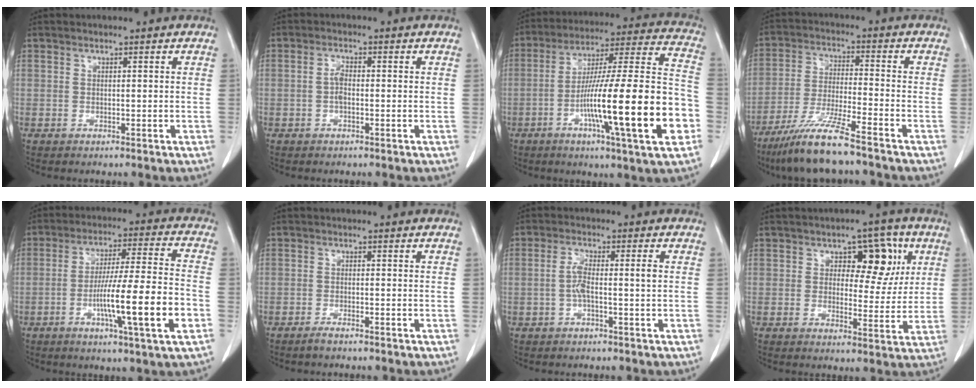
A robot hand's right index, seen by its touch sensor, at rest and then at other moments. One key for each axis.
{"total": 2.1, "fx": -0.3, "fy": 0.9, "fz": 1.9, "tx": -0.039, "ty": 0.004, "tz": -0.008}
{"total": 24.2, "fx": -7.2, "fy": 0.8, "fz": 23.1, "tx": -0.328, "ty": -0.004, "tz": -0.119}
{"total": 10.3, "fx": -7.9, "fy": -0.3, "fz": 6.6, "tx": -0.130, "ty": -0.033, "tz": -0.150}
{"total": 14.6, "fx": -4.5, "fy": -0.1, "fz": 13.9, "tx": -0.237, "ty": -0.006, "tz": -0.076}
{"total": 1.4, "fx": -1.2, "fy": 0.0, "fz": 0.7, "tx": -0.017, "ty": -0.001, "tz": -0.022}
{"total": 3.8, "fx": -0.4, "fy": 0.3, "fz": 3.7, "tx": -0.076, "ty": 0.009, "tz": -0.008}
{"total": 8.0, "fx": 2.9, "fy": 4.0, "fz": 6.3, "tx": -0.068, "ty": 0.018, "tz": 0.037}